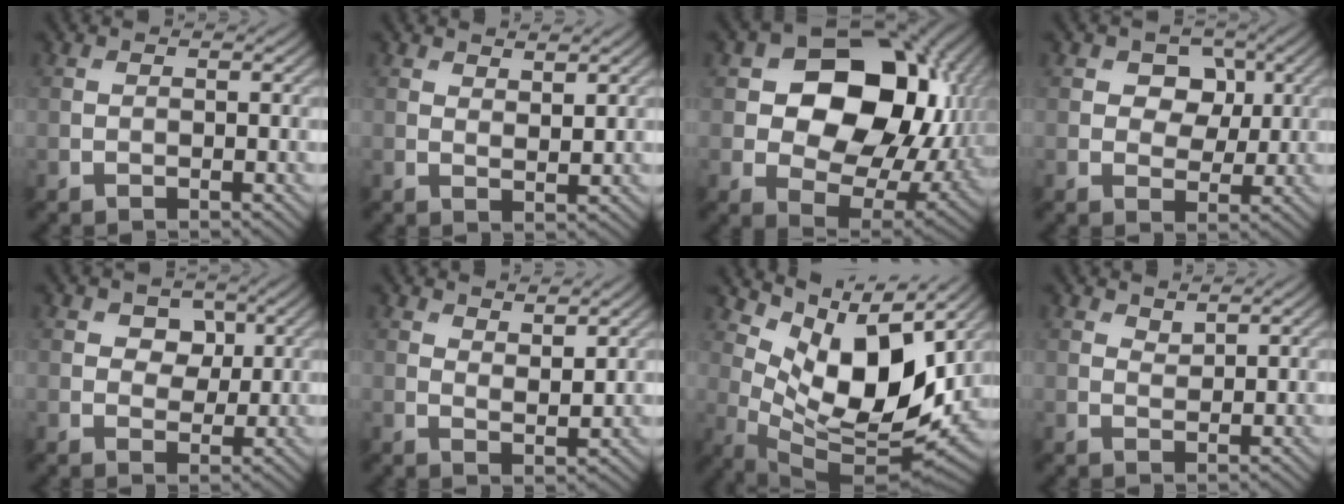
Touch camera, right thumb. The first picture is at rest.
{"total": 1.9, "force": [1.6, 0.5, 1.0], "torque": [-0.019, -0.006, 0.033]}
{"total": 16.2, "force": [2.7, 11.6, 10.9], "torque": [-0.162, -0.013, 0.052]}
{"total": 5.5, "force": [1.8, 4.2, 3.0], "torque": [-0.052, -0.005, 0.022]}
{"total": 4.0, "force": [1.5, 3.0, 2.2], "torque": [-0.033, -0.006, 0.017]}
{"total": 2.8, "force": [2.3, 0.8, 1.5], "torque": [-0.025, -0.009, 0.045]}
{"total": 12.6, "force": [4.7, 5.9, 10.1], "torque": [-0.193, -0.014, 0.103]}
{"total": 1.4, "force": [1.2, 0.5, 0.5], "torque": [-0.013, -0.004, 0.026]}